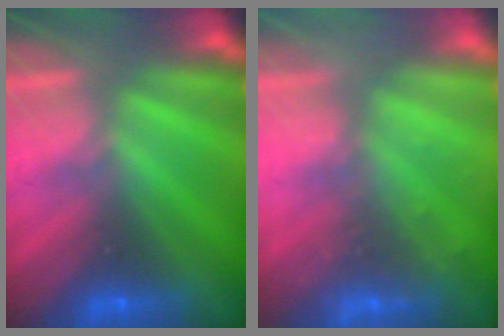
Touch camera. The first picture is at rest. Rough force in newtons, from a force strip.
{"total": 2.4}